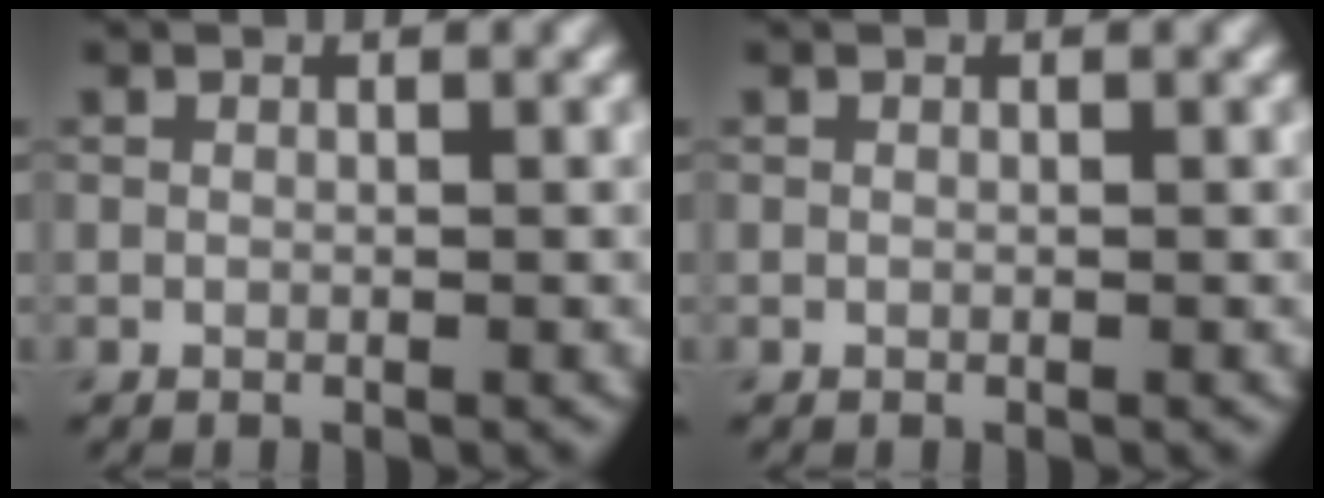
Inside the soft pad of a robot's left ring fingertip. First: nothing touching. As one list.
[{"total": 0.0}]